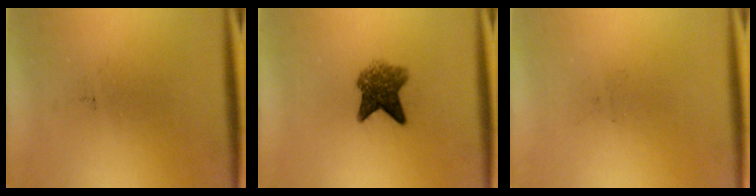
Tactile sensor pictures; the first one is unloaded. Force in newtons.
{"total": 5.5}
{"total": 0.0}